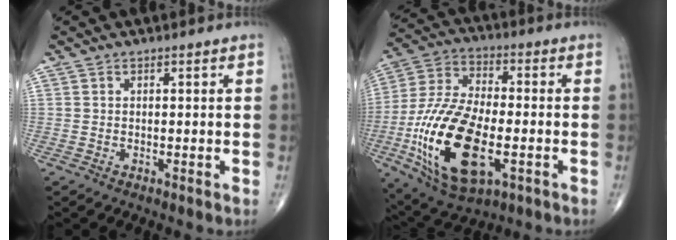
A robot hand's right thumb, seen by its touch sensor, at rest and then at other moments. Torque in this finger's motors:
{"motor_torque": [0.91, 0.56, 1.96, -0.81, 0.40]}